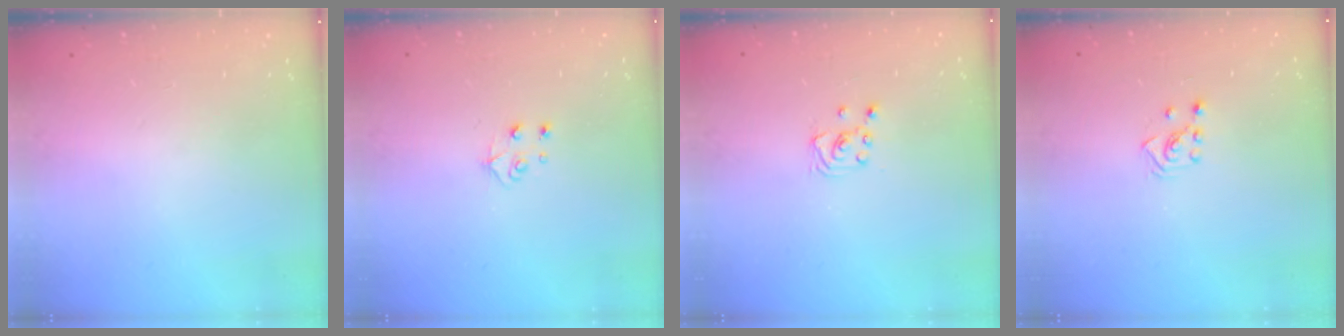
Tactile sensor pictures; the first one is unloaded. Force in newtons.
{"total": 4.8, "press": 4.8, "slide": 0.4}
{"total": 2.3, "press": 2.3, "slide": 0.2}
{"total": 2.3, "press": 2.2, "slide": 0.7}